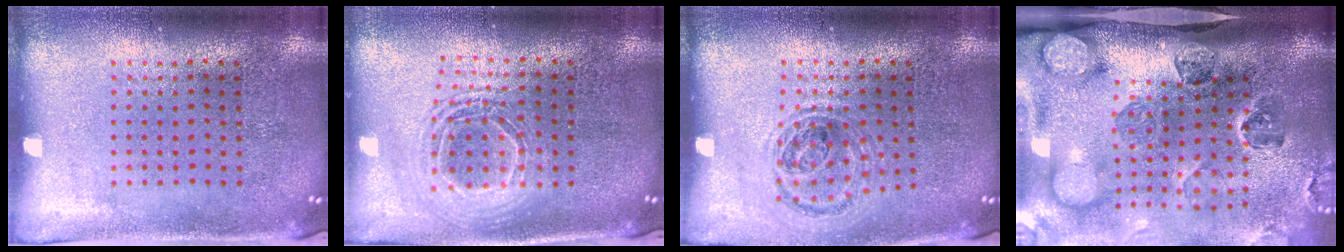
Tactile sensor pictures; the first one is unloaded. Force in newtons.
{"total": 1.9, "press": 1.6, "slide": 1.0}
{"total": 0.9, "press": 0.9, "slide": 0.1}
{"total": 4.8, "press": 3.4, "slide": 3.4}